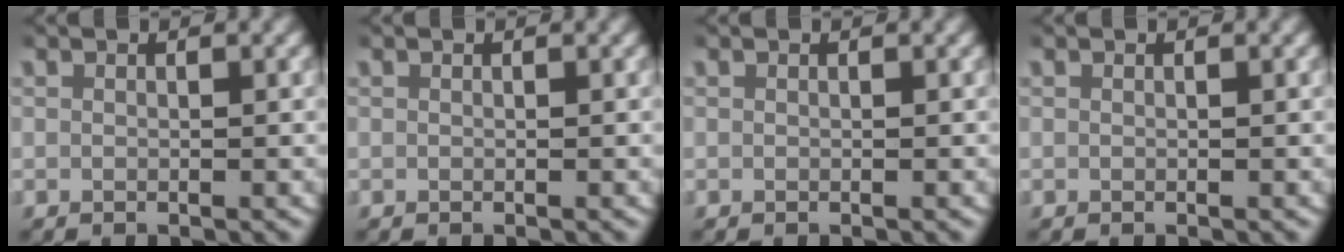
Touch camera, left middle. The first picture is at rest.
{"total": 0.0}
{"total": 0.0}
{"total": 0.0}